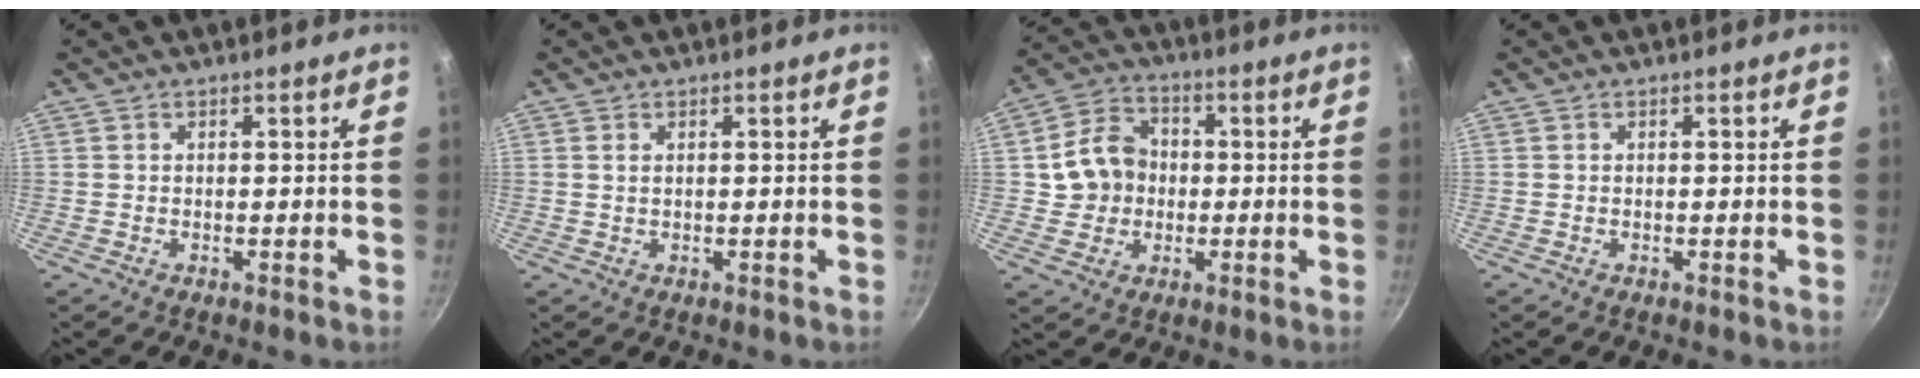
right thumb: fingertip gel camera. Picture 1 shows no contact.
{"total": 0.9, "force": [0.3, 0.5, 0.7], "torque": [-0.012, 0.001, 0.004]}
{"total": 9.5, "force": [0.1, 8.3, 4.7], "torque": [-0.052, 0.021, -0.008]}
{"total": 0.0}